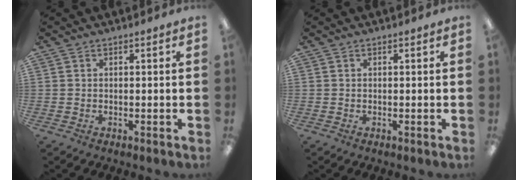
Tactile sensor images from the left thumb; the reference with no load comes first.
{"total": 0.0}